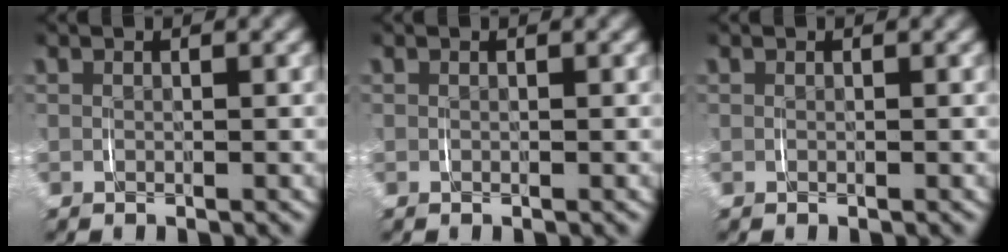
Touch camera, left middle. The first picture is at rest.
{"total": 0.0}
{"total": 0.0}